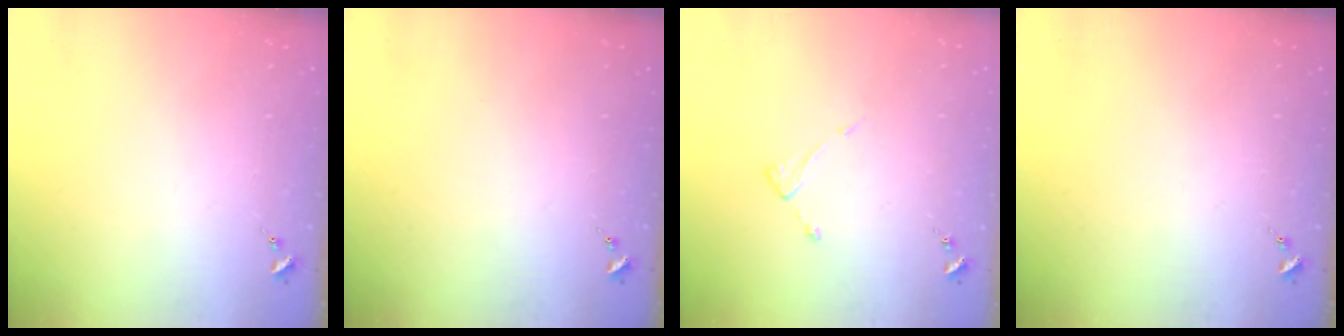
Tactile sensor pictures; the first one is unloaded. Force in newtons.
{"total": 0.0}
{"total": 2.6, "press": 2.6, "slide": 0.3}
{"total": 0.0}